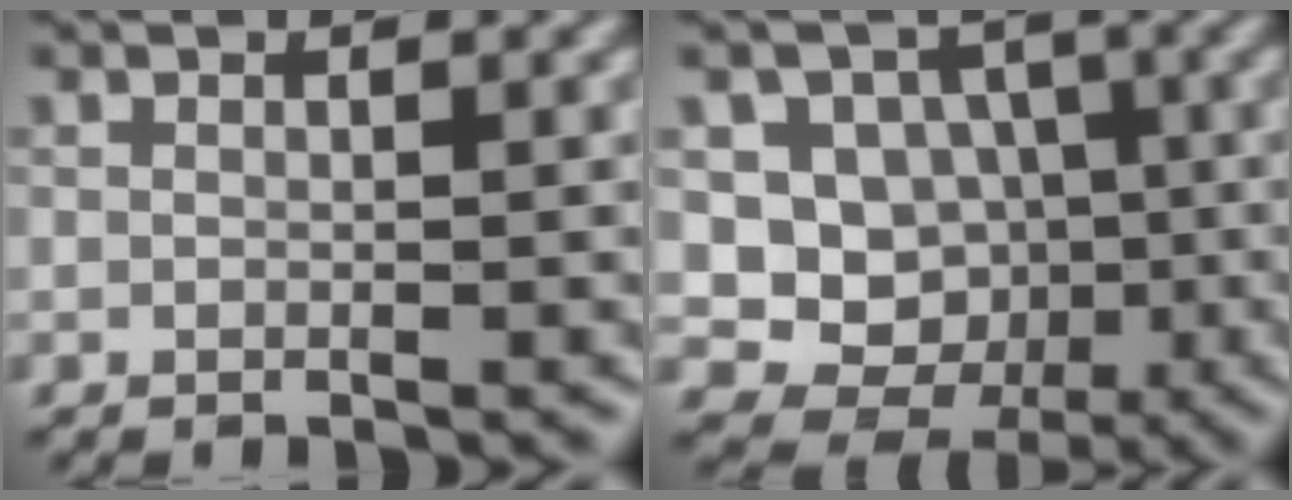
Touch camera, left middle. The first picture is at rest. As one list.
[{"total": 6.9, "force": [-0.5, 6.5, 2.5], "torque": [-0.015, -0.003, -0.028]}]